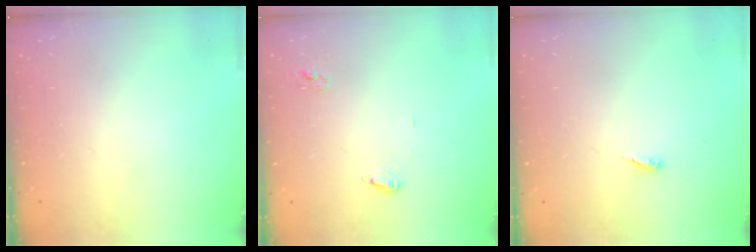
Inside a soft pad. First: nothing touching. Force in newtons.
{"total": 4.2, "press": 4.2, "slide": 0.3}
{"total": 3.2, "press": 3.2, "slide": 0.2}